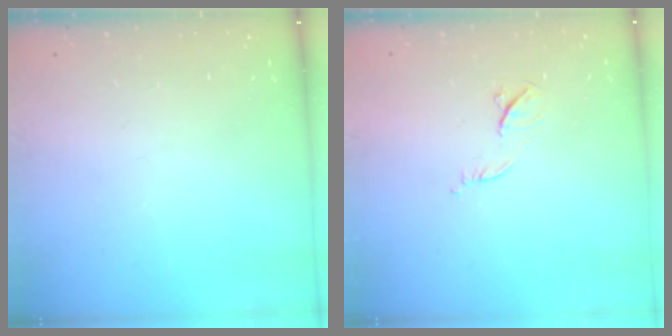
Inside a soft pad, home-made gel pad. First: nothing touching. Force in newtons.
{"total": 6.2, "press": 6.1, "slide": 1.1}